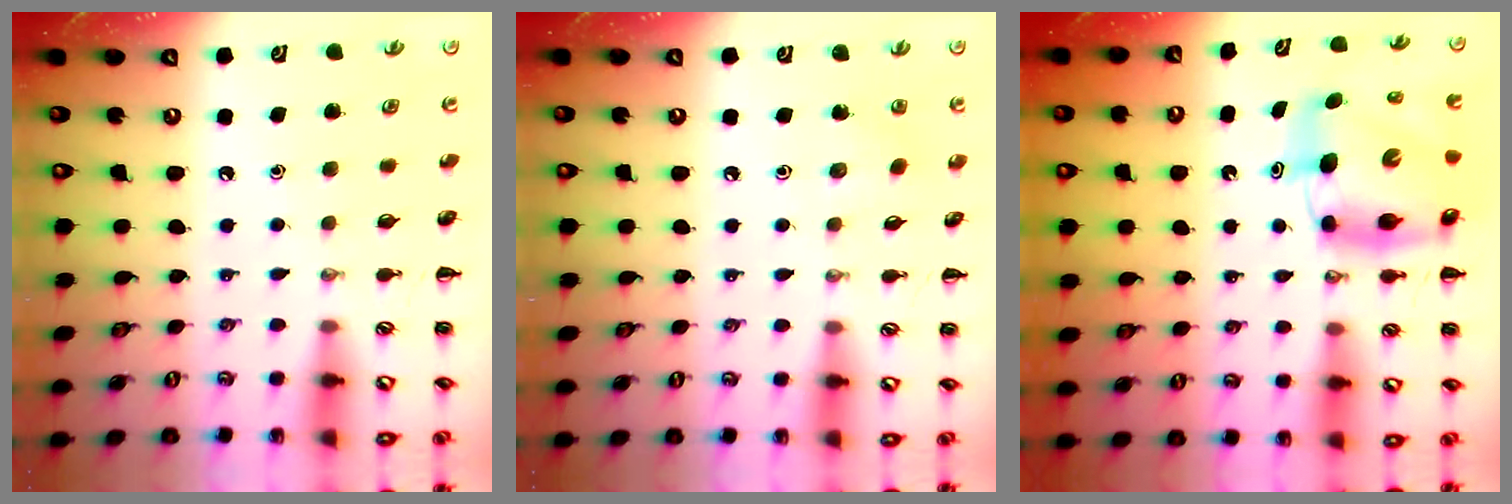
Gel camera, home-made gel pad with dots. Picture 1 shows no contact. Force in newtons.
{"total": 2.6, "press": 2.5, "slide": 0.8}
{"total": 9.7, "press": 9.3, "slide": 2.8}